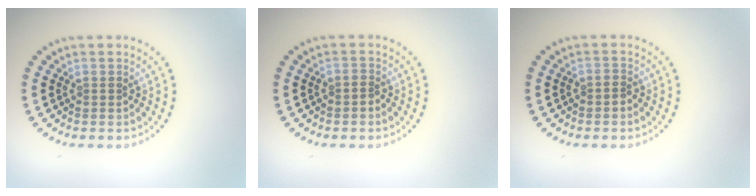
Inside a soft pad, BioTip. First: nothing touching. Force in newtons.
{"total": 0.6, "press": 0.4, "slide": 0.5}
{"total": 0.7, "press": 0.4, "slide": 0.6}